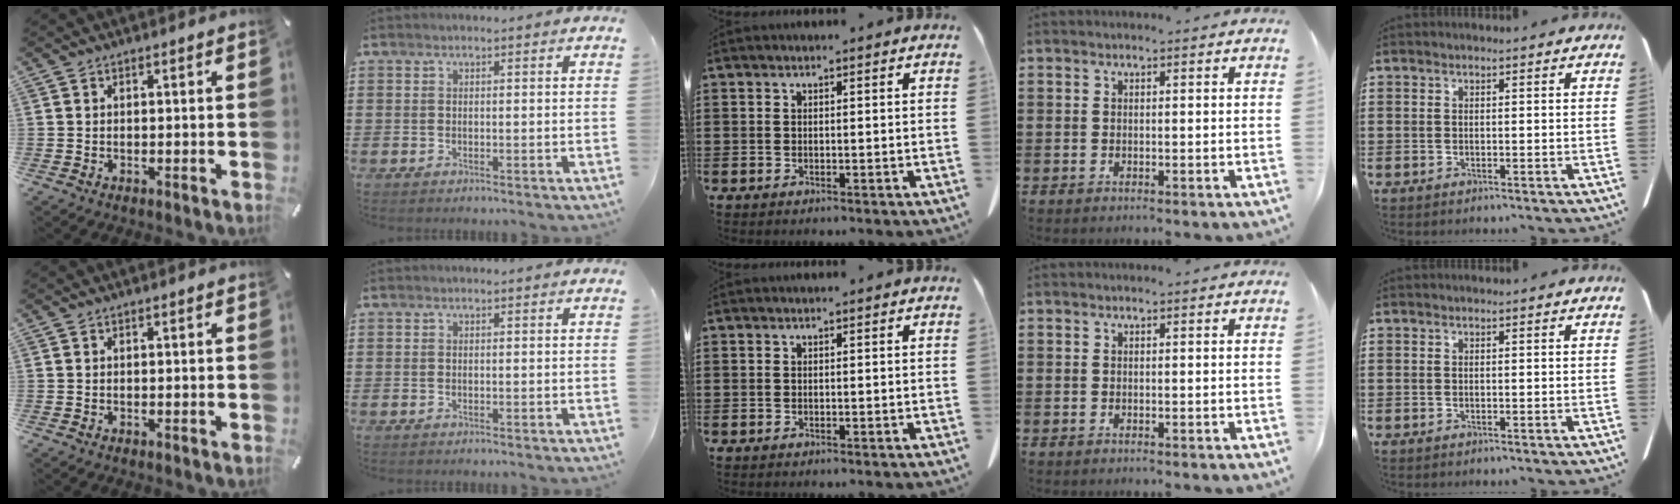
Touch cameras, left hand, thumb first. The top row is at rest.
{}